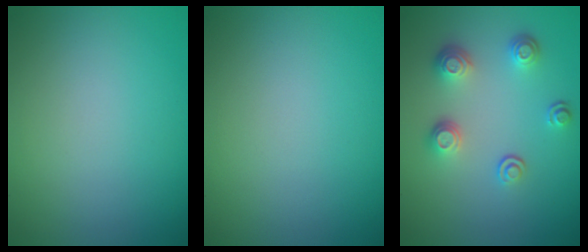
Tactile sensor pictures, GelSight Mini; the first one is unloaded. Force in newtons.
{"total": 0.0}
{"total": 3.1, "press": 2.5, "slide": 1.9}